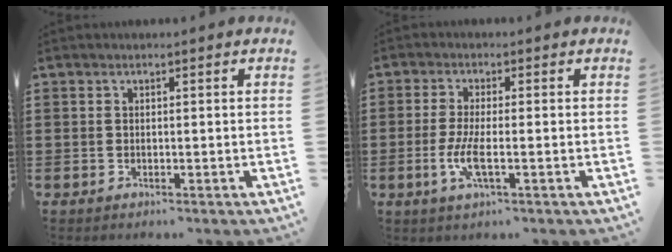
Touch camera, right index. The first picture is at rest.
{"total": 4.9, "force": [-1.4, 1.1, 4.6], "torque": [-0.098, -0.007, -0.030]}